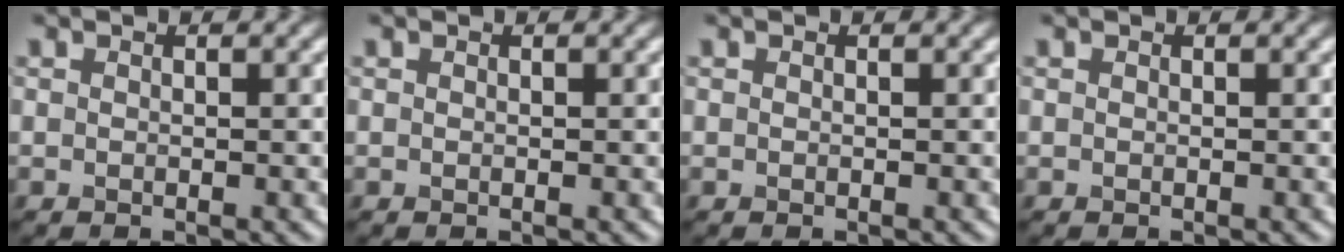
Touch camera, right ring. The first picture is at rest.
{"total": 0.0}
{"total": 0.0}
{"total": 0.0}